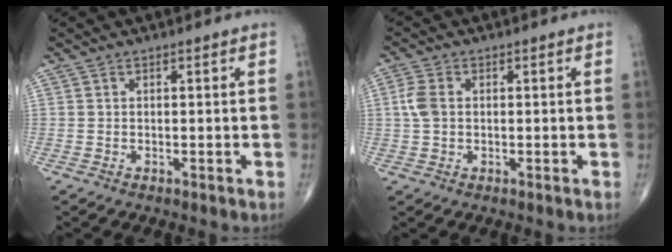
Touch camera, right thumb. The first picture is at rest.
{"total": 3.9, "force": [0.3, 2.7, 2.8], "torque": [-0.069, 0.006, 0.003]}